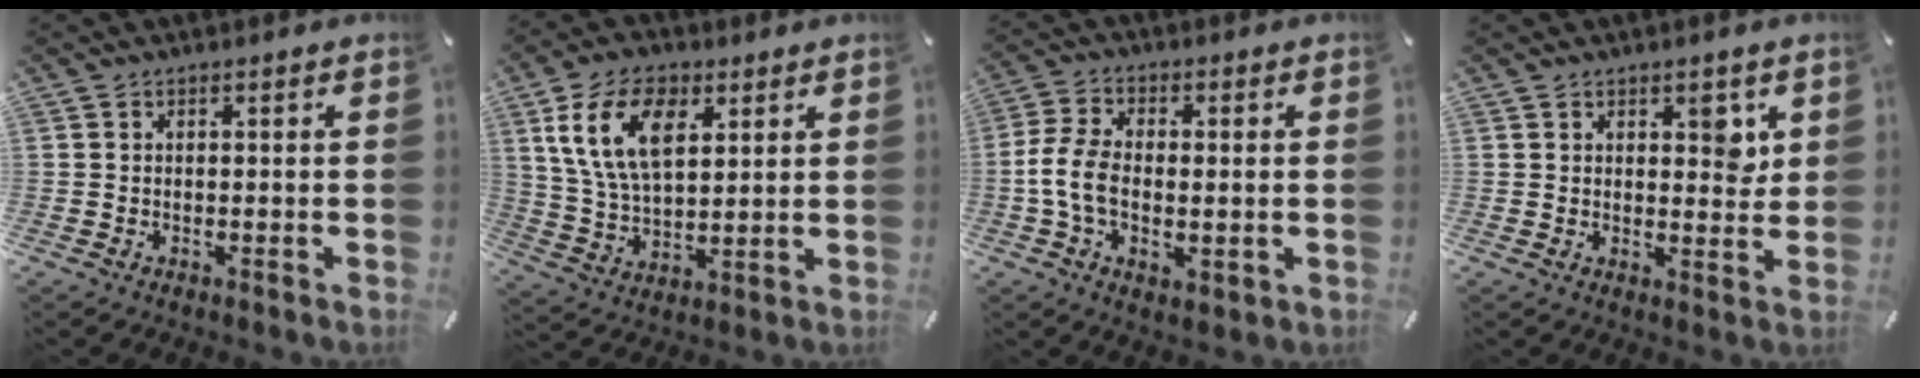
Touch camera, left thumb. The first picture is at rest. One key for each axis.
{"total": 13.7, "fx": 5.9, "fy": 8.3, "fz": 9.1, "tx": -0.212, "ty": 0.001, "tz": 0.107}
{"total": 8.4, "fx": -0.8, "fy": 5.5, "fz": 6.3, "tx": -0.146, "ty": 0.004, "tz": -0.015}
{"total": 4.7, "fx": 2.2, "fy": 2.8, "fz": 3.1, "tx": -0.019, "ty": -0.013, "tz": 0.028}